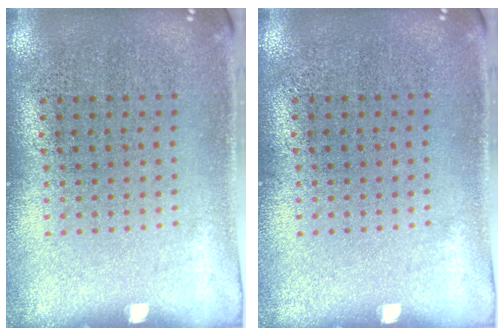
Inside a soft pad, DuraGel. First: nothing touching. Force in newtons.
{"total": 0.0}